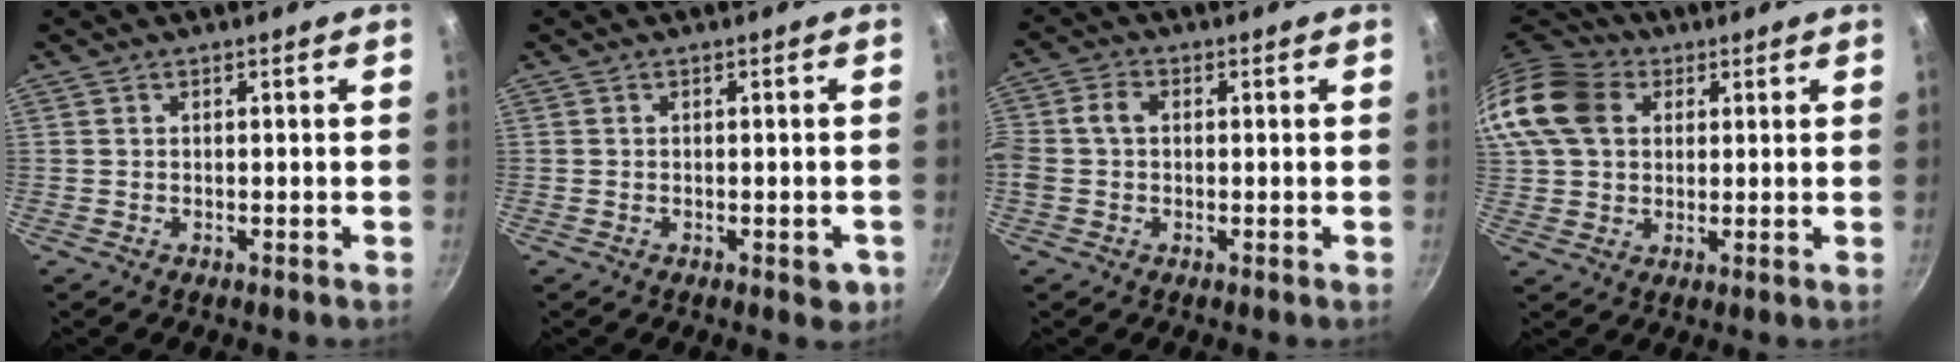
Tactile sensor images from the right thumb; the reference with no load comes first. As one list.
[{"total": 2.8, "force": [-1.1, 1.2, 2.2], "torque": [-0.020, -0.002, -0.013]}, {"total": 4.9, "force": [0.3, 3.6, 3.4], "torque": [-0.071, 0.014, -0.006]}, {"total": 17.4, "force": [5.2, 13.3, 9.8], "torque": [-0.213, 0.024, 0.085]}]